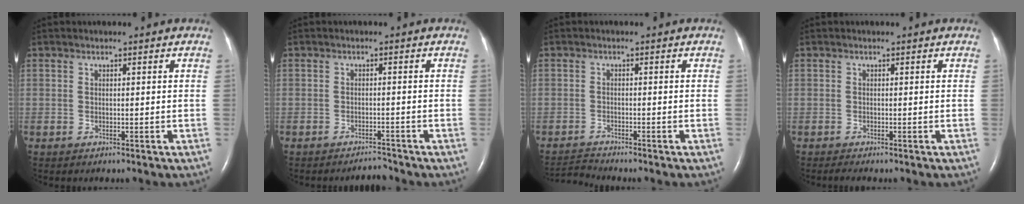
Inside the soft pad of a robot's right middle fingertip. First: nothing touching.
{"total": 1.5, "force": [-1.5, -0.2, -0.2], "torque": [0.002, -0.006, -0.021]}
{"total": 2.5, "force": [-2.3, -1.0, -0.3], "torque": [-0.004, -0.022, -0.044]}
{"total": 0.6, "force": [-0.6, -0.1, 0.3], "torque": [-0.012, -0.003, -0.012]}